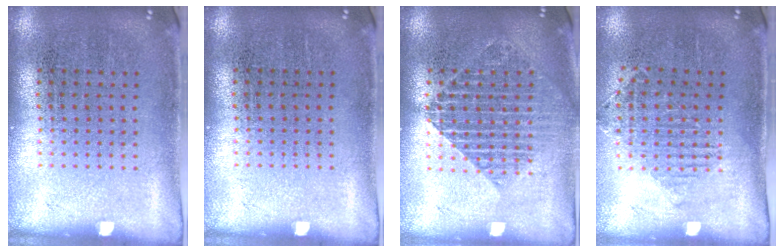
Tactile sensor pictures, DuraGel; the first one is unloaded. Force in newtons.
{"total": 0.0}
{"total": 1.7, "press": 1.4, "slide": 0.8}
{"total": 1.2, "press": 1.1, "slide": 0.5}